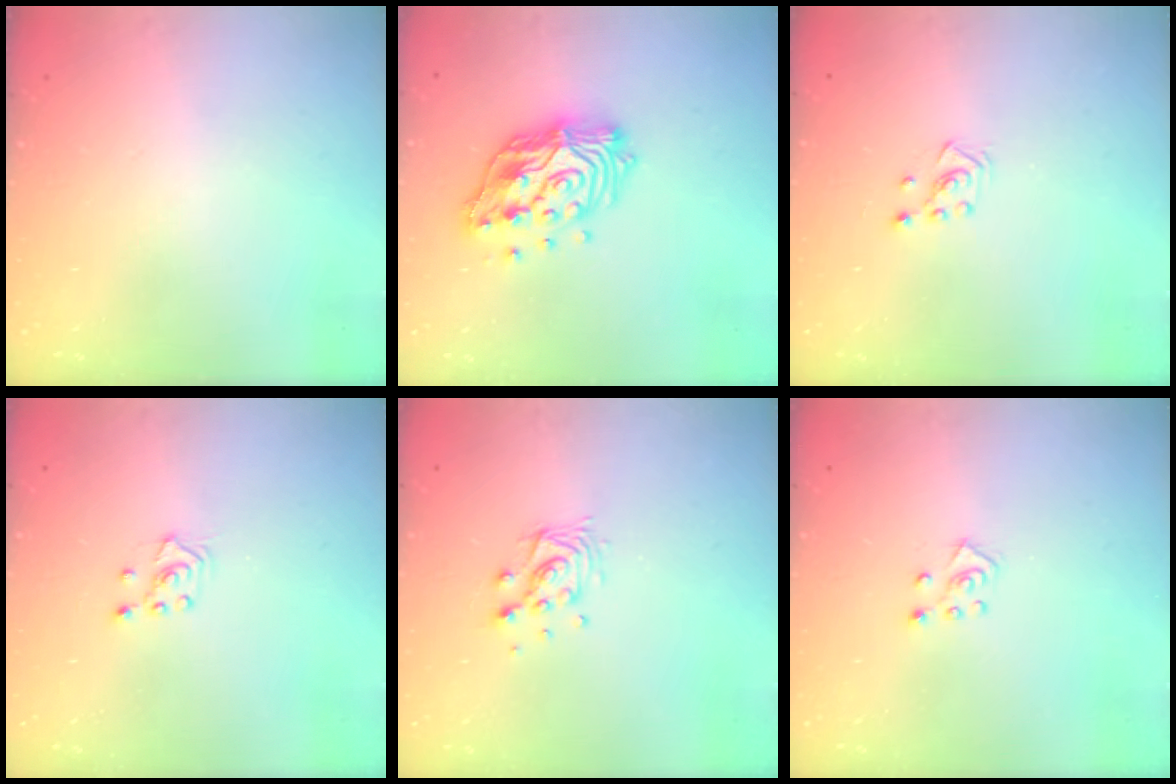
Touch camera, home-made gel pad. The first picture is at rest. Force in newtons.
{"total": 15.9, "press": 15.8, "slide": 1.5}
{"total": 2.3, "press": 2.2, "slide": 0.7}
{"total": 3.3, "press": 3.2, "slide": 0.8}
{"total": 9.8, "press": 9.8, "slide": 0.6}
{"total": 5.0, "press": 4.9, "slide": 0.4}